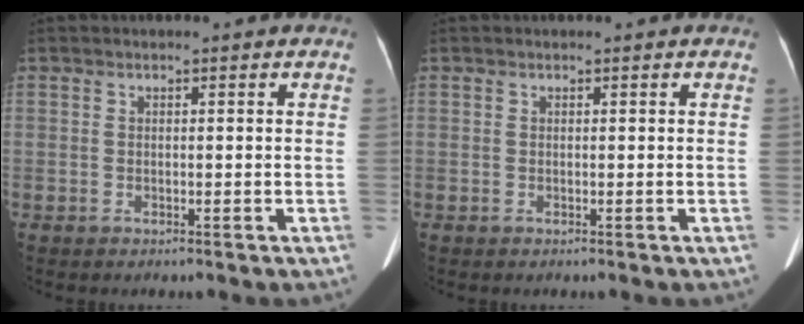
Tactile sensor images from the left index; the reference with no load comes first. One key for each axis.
{"total": 0.0}